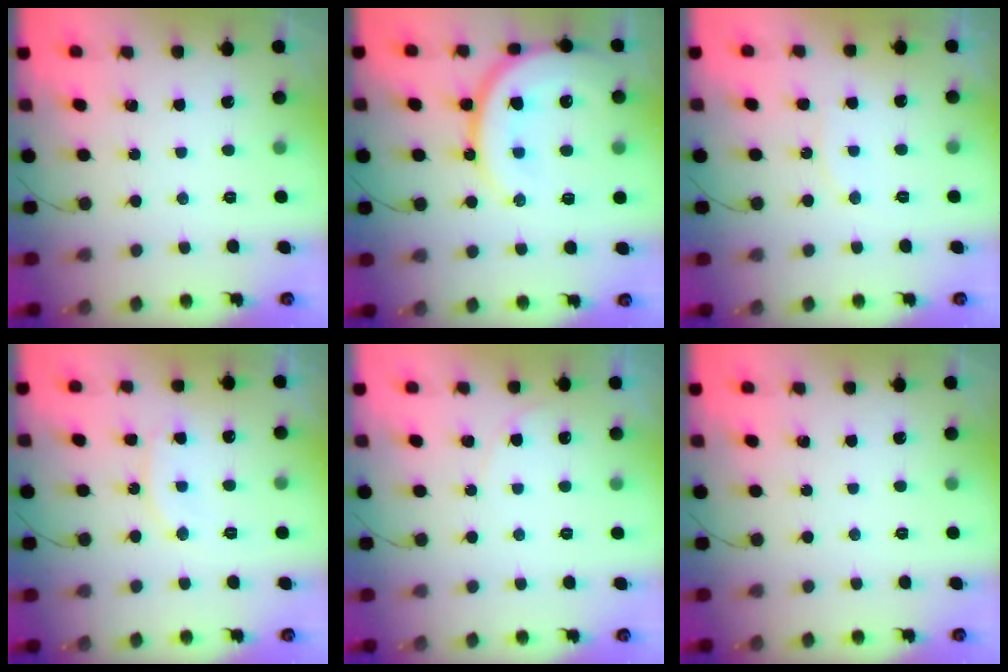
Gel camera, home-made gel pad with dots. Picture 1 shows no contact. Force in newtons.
{"total": 17.8, "press": 17.7, "slide": 1.5}
{"total": 6.5, "press": 6.2, "slide": 2.1}
{"total": 8.5, "press": 8.5, "slide": 0.4}
{"total": 4.5, "press": 4.5, "slide": 0.3}
{"total": 0.0}